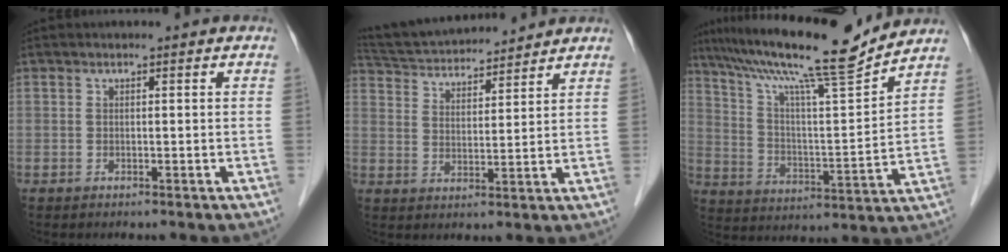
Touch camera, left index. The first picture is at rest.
{"total": 14.2, "force": [13.3, 2.2, 4.6], "torque": [-0.086, 0.031, 0.223]}
{"total": 18.1, "force": [15.4, -0.5, 9.5], "torque": [-0.165, -0.003, 0.248]}